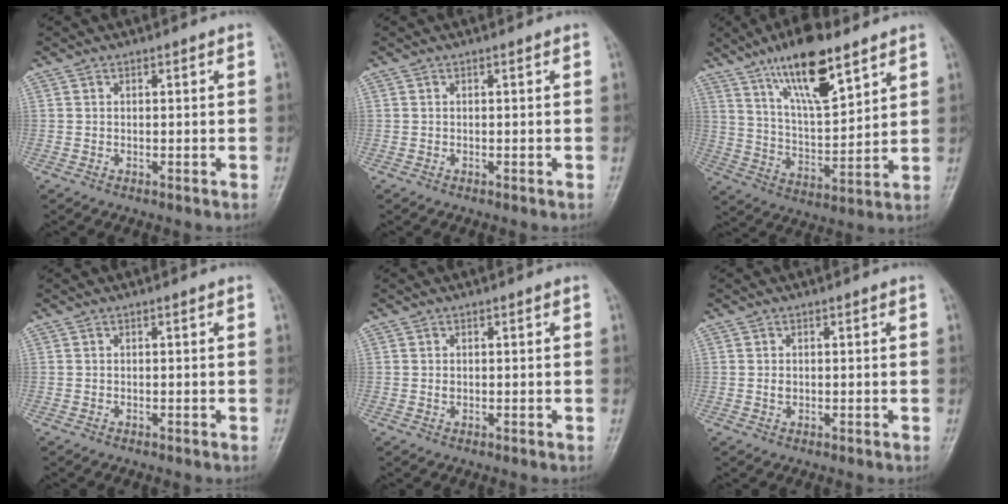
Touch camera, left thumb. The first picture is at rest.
{"total": 0.0}
{"total": 16.1, "force": [10.1, 5.2, 11.4], "torque": [-0.174, -0.051, 0.186]}
{"total": 0.0}
{"total": 0.7, "force": [0.1, 0.6, 0.4], "torque": [-0.005, 0.000, 0.003]}
{"total": 1.0, "force": [0.0, 0.8, 0.6], "torque": [-0.009, 0.000, 0.003]}